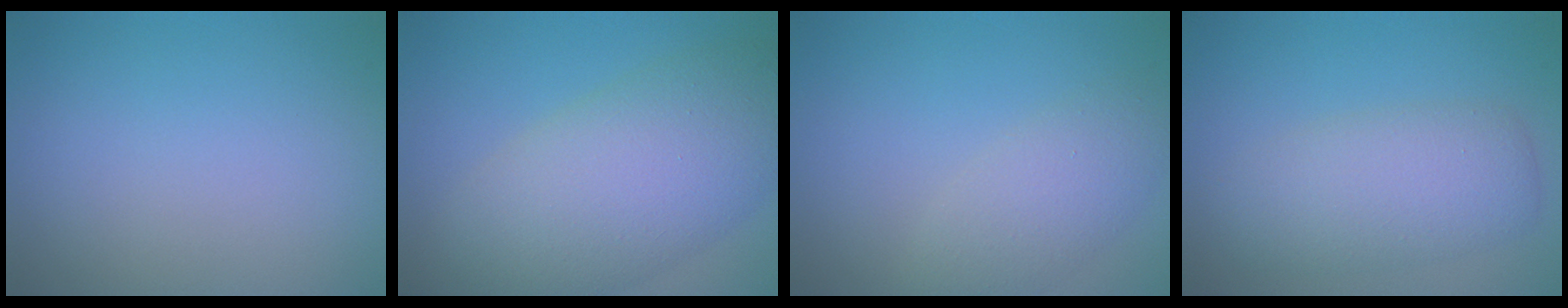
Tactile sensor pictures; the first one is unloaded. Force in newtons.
{"total": 9.4, "press": 9.4, "slide": 0.4}
{"total": 3.2, "press": 3.2, "slide": 0.3}
{"total": 4.9, "press": 4.9, "slide": 0.1}